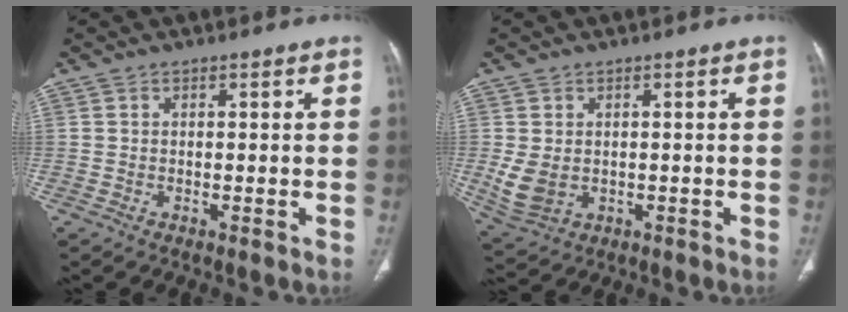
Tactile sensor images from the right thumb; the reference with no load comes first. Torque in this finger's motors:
{"motor_torque": [0.24, 0.67, -0.01, 0.04, 0.03]}